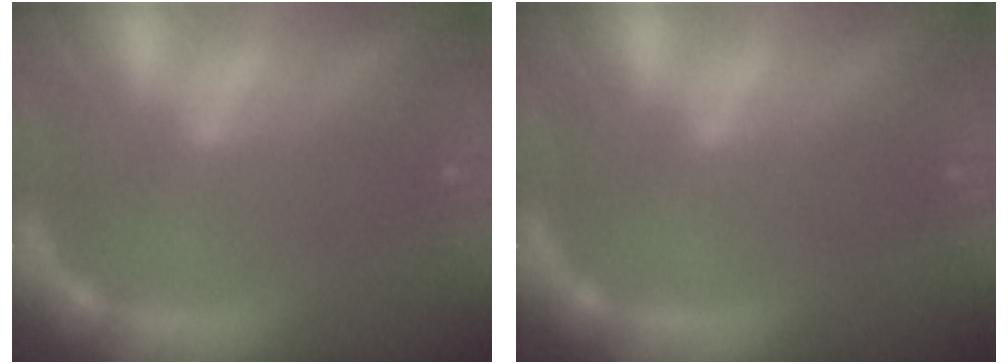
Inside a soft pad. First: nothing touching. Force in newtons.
{"total": 0.0}